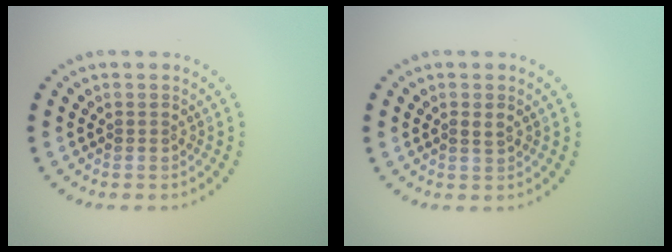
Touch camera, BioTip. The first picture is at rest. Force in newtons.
{"total": 1.1, "press": 1.0, "slide": 0.2}